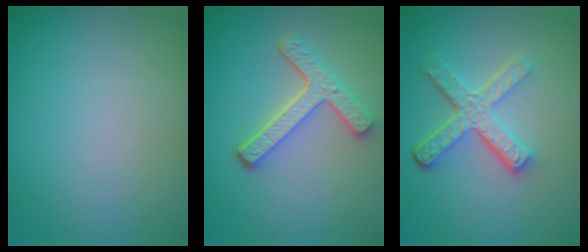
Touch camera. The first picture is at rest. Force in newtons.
{"total": 4.7, "press": 3.4, "slide": 3.2}
{"total": 4.9, "press": 3.6, "slide": 3.3}